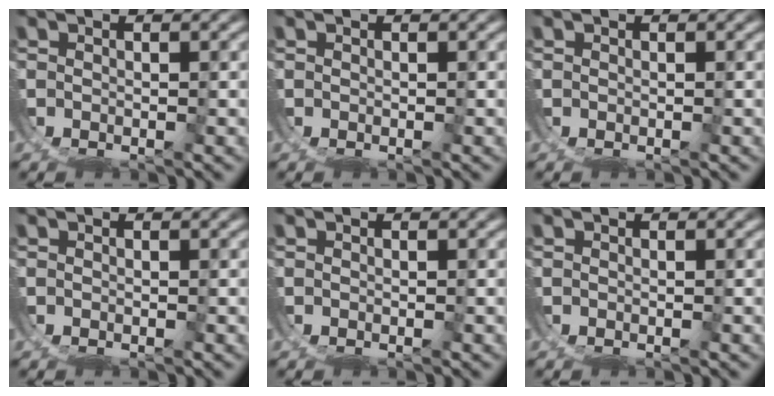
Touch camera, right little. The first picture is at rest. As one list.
[{"total": 0.0}, {"total": 0.0}, {"total": 0.0}, {"total": 0.0}, {"total": 0.0}]